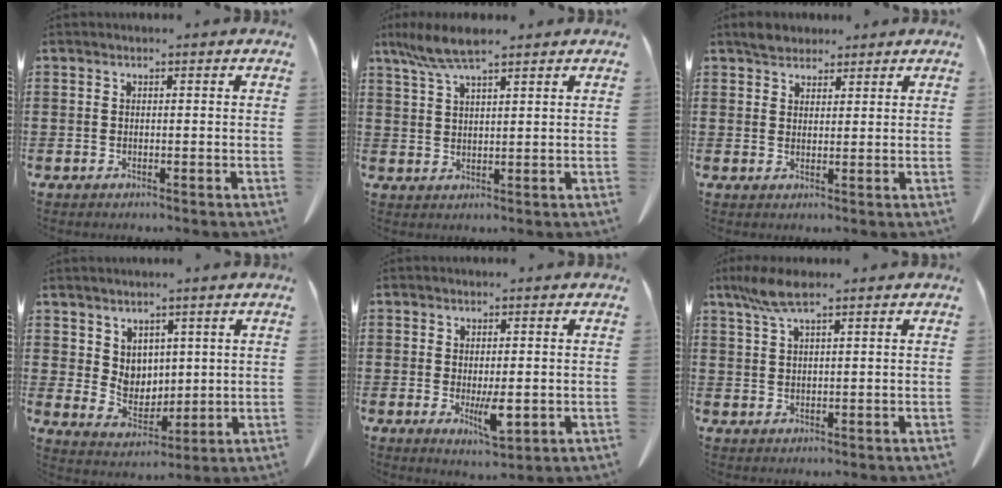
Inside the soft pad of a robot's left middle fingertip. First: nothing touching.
{"total": 6.0, "force": [4.4, 1.0, 4.1], "torque": [-0.089, -0.003, 0.079]}
{"total": 2.9, "force": [2.5, 1.4, 0.5], "torque": [-0.008, 0.004, 0.045]}
{"total": 4.9, "force": [3.5, 3.3, 0.7], "torque": [-0.026, -0.010, 0.066]}
{"total": 4.6, "force": [-0.4, 1.5, 4.3], "torque": [-0.073, -0.006, -0.008]}
{"total": 4.8, "force": [2.9, 0.9, 3.6], "torque": [-0.078, 0.002, 0.053]}